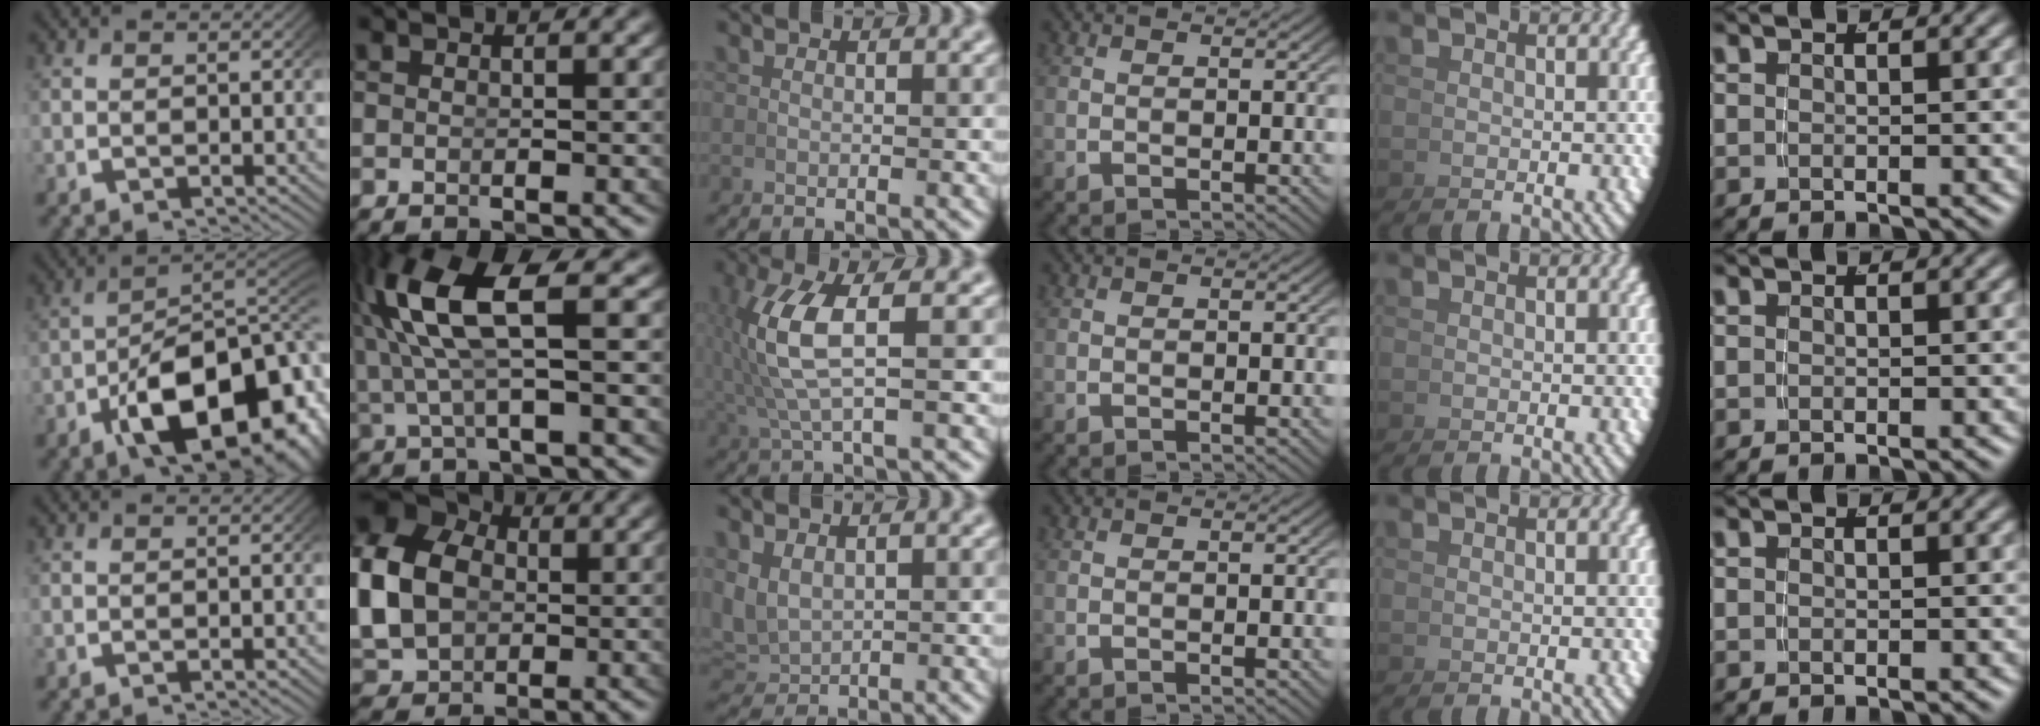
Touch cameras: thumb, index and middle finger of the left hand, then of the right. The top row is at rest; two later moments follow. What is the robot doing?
{"motion": "lift_and_place", "object": "bowl"}